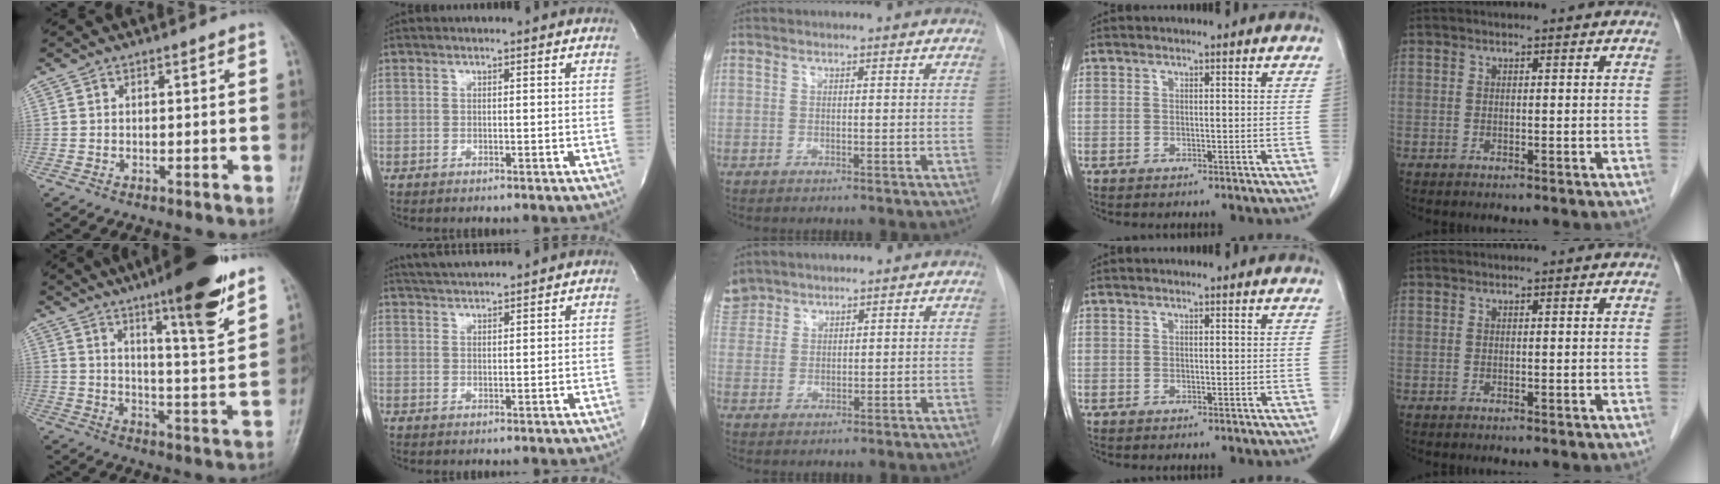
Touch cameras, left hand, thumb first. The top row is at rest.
{"thumb": {"total": 16.4, "force": [10.6, 2.2, 12.2], "torque": [-0.165, -0.063, 0.163]}, "index": {"total": 5.5, "force": [5.2, -0.5, 1.5], "torque": [-0.035, 0.021, 0.090]}, "middle": {"total": 5.5, "force": [4.6, 3.0, 0.3], "torque": [-0.005, 0.011, 0.097]}}